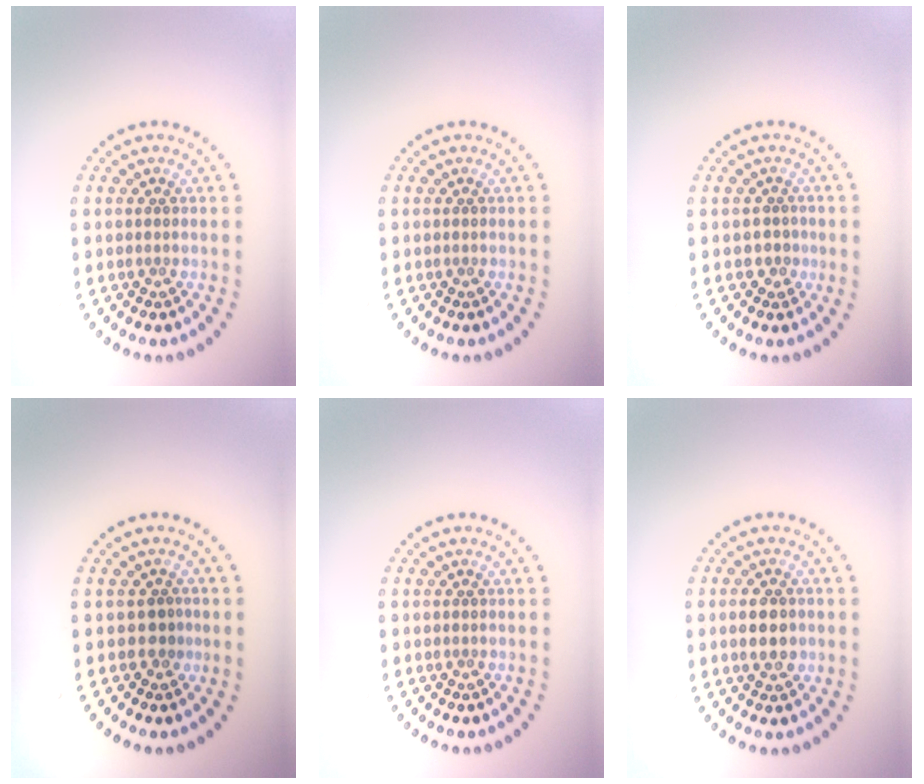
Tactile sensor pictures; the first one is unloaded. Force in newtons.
{"total": 0.0}
{"total": 1.4, "press": 1.1, "slide": 0.8}
{"total": 1.3, "press": 1.0, "slide": 0.8}
{"total": 0.0}
{"total": 2.8, "press": 2.8, "slide": 0.1}